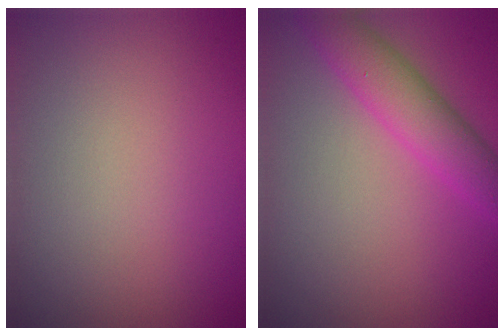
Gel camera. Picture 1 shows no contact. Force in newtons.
{"total": 4.1, "press": 4.1, "slide": 0.1}